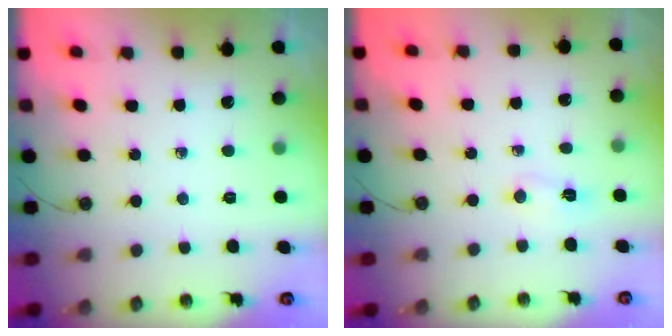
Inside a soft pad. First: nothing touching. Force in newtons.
{"total": 3.5, "press": 3.1, "slide": 1.4}